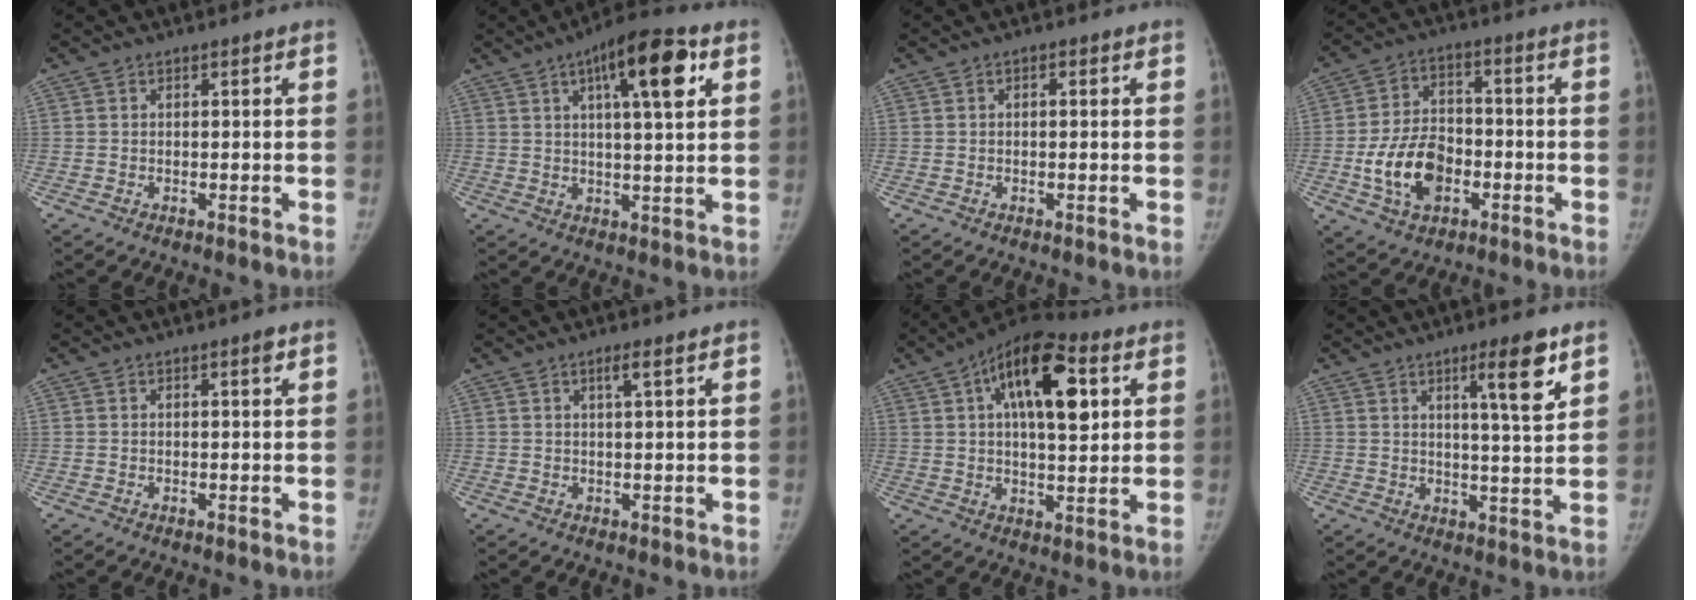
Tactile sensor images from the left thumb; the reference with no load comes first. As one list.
[{"total": 13.2, "force": [5.3, 3.6, 11.5], "torque": [-0.160, -0.001, 0.076]}, {"total": 0.8, "force": [0.1, 0.5, 0.7], "torque": [-0.010, 0.002, 0.000]}, {"total": 12.1, "force": [-3.5, 8.1, 8.2], "torque": [-0.134, 0.021, -0.061]}, {"total": 1.0, "force": [0.6, 0.1, 0.8], "torque": [-0.012, -0.001, 0.008]}, {"total": 2.3, "force": [1.3, 0.1, 2.0], "torque": [-0.039, -0.004, 0.023]}, {"total": 17.6, "force": [6.0, 7.8, 14.7], "torque": [-0.207, 0.003, 0.084]}, {"total": 8.5, "force": [4.6, 0.9, 7.0], "torque": [-0.102, -0.030, 0.073]}]